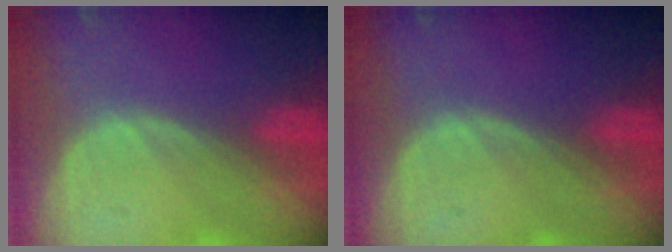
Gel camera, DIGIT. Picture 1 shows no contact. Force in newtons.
{"total": 0.0}